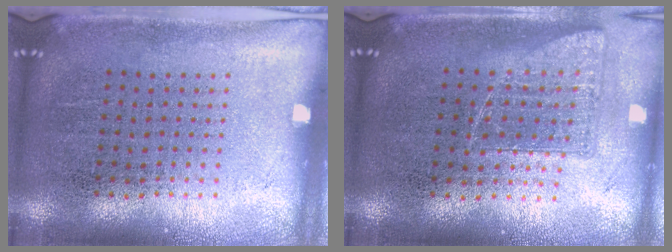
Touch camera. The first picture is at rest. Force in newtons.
{"total": 0.8, "press": 0.8, "slide": 0.2}